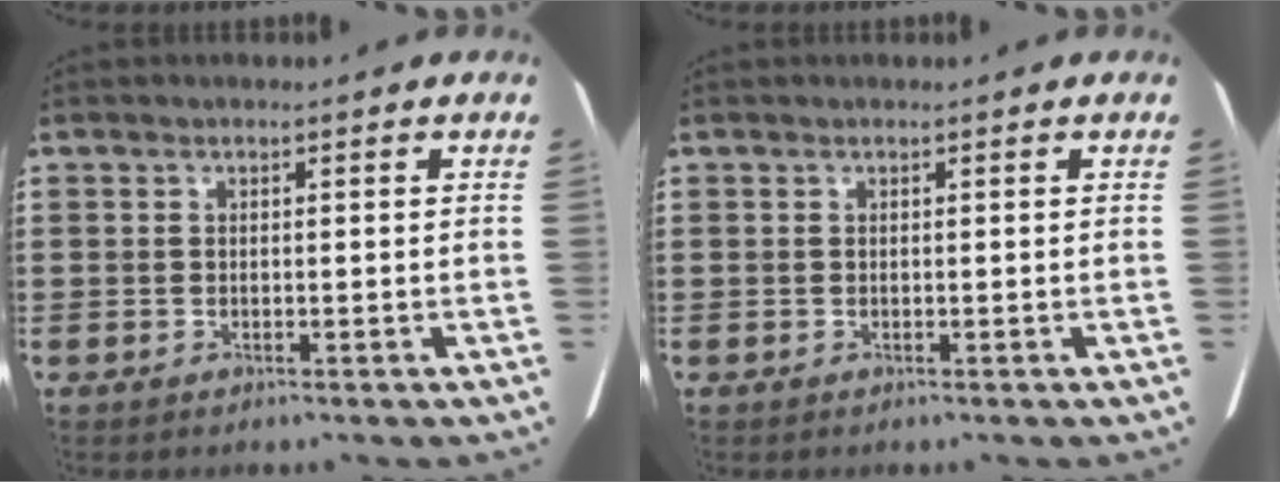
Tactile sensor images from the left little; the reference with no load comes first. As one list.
[{"total": 0.0}]